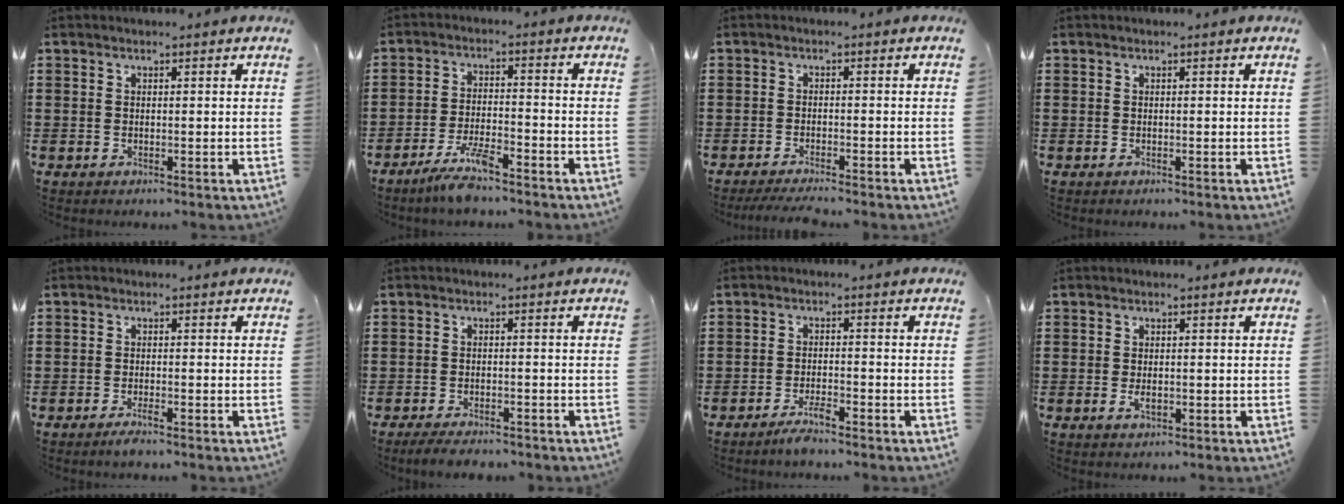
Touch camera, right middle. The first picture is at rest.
{"total": 6.0, "force": [-4.6, 0.9, 3.7], "torque": [-0.078, -0.006, -0.088]}
{"total": 2.6, "force": [-2.5, -0.1, 0.9], "torque": [-0.023, -0.005, -0.049]}
{"total": 0.0}
{"total": 1.5, "force": [-1.1, 0.1, 1.0], "torque": [-0.026, -0.007, -0.022]}
{"total": 2.8, "force": [-2.7, 0.4, 0.7], "torque": [-0.013, 0.001, -0.054]}
{"total": 3.1, "force": [-2.5, 0.2, 1.8], "torque": [-0.038, 0.003, -0.048]}
{"total": 1.8, "force": [-0.5, 0.9, 1.5], "torque": [-0.036, -0.005, -0.009]}